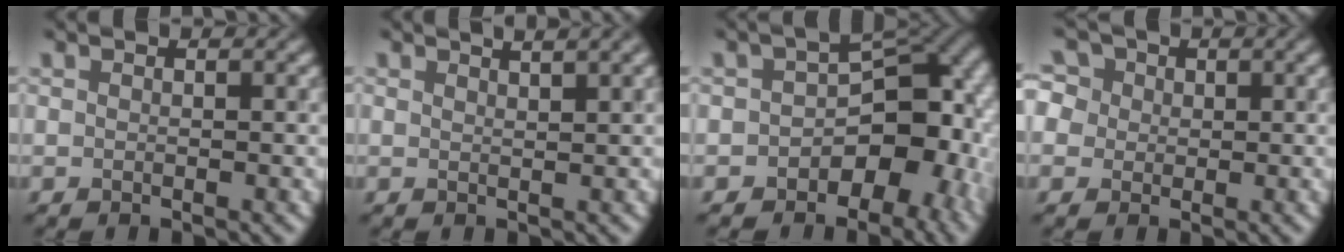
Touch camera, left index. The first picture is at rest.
{"total": 3.0, "force": [2.1, 0.7, 2.1], "torque": [-0.010, 0.018, 0.019]}
{"total": 8.7, "force": [-3.5, 5.6, 5.6], "torque": [-0.039, 0.001, -0.056]}
{"total": 8.2, "force": [3.3, 6.5, 3.8], "torque": [-0.057, 0.038, 0.010]}